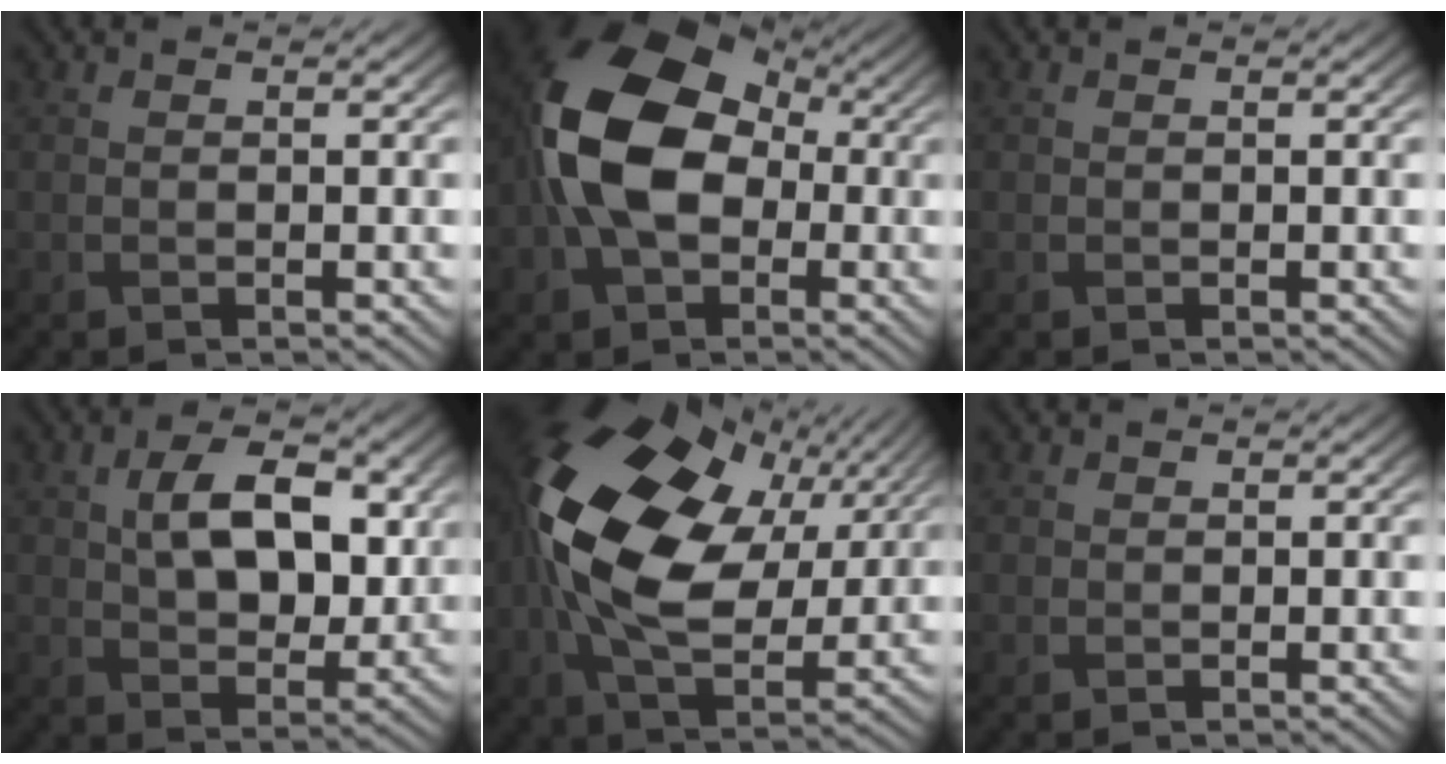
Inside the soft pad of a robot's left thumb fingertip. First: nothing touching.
{"total": 15.3, "force": [-0.2, 10.4, 11.2], "torque": [-0.234, 0.012, -0.016]}
{"total": 0.0}
{"total": 9.5, "force": [2.0, 5.5, 7.5], "torque": [-0.130, 0.006, 0.033]}
{"total": 19.5, "force": [4.4, 12.2, 14.5], "torque": [-0.316, 0.010, 0.075]}
{"total": 1.0, "force": [0.3, 0.9, -0.1], "torque": [0.006, -0.002, 0.002]}